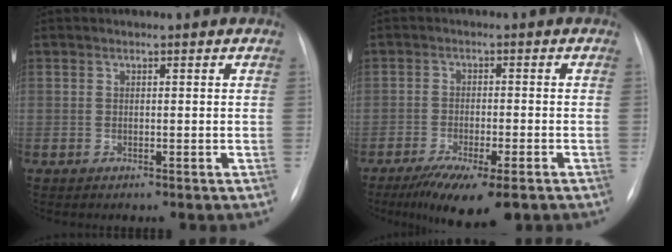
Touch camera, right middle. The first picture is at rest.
{"total": 10.2, "force": [-6.8, 1.9, 7.3], "torque": [-0.108, -0.022, -0.100]}